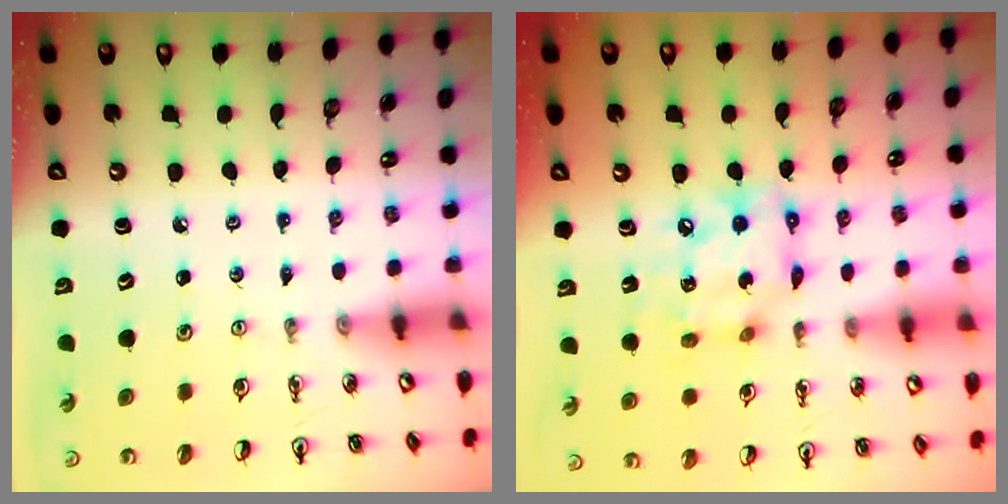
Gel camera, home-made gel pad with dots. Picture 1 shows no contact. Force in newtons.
{"total": 13.3, "press": 13.2, "slide": 1.4}